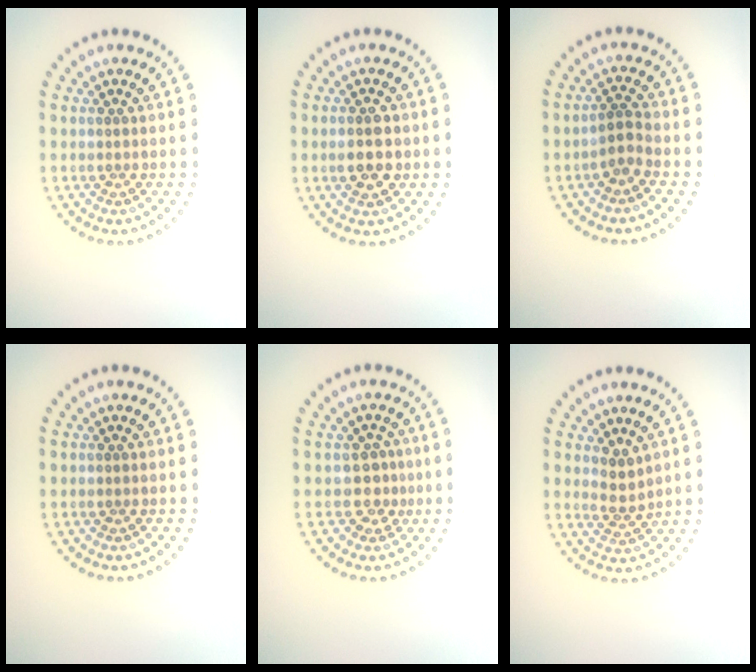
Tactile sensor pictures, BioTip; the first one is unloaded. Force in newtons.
{"total": 2.9, "press": 2.9, "slide": 0.2}
{"total": 1.7, "press": 1.4, "slide": 1.0}
{"total": 0.0}
{"total": 2.1, "press": 1.5, "slide": 1.5}
{"total": 1.9, "press": 1.4, "slide": 1.2}